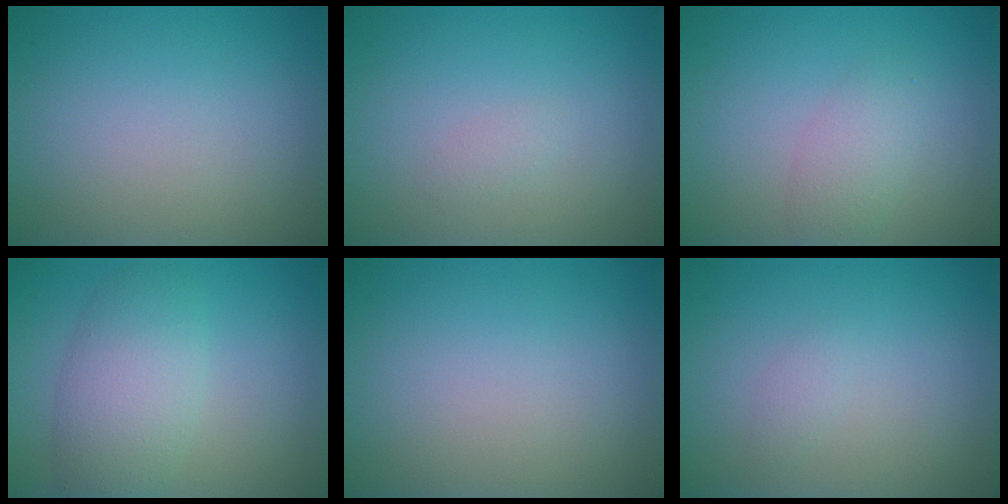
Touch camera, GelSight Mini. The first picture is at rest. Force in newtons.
{"total": 0.7, "press": 0.7, "slide": 0.0}
{"total": 2.1, "press": 2.1, "slide": 0.1}
{"total": 5.0, "press": 5.0, "slide": 0.1}
{"total": 0.0}
{"total": 0.7, "press": 0.7, "slide": 0.0}